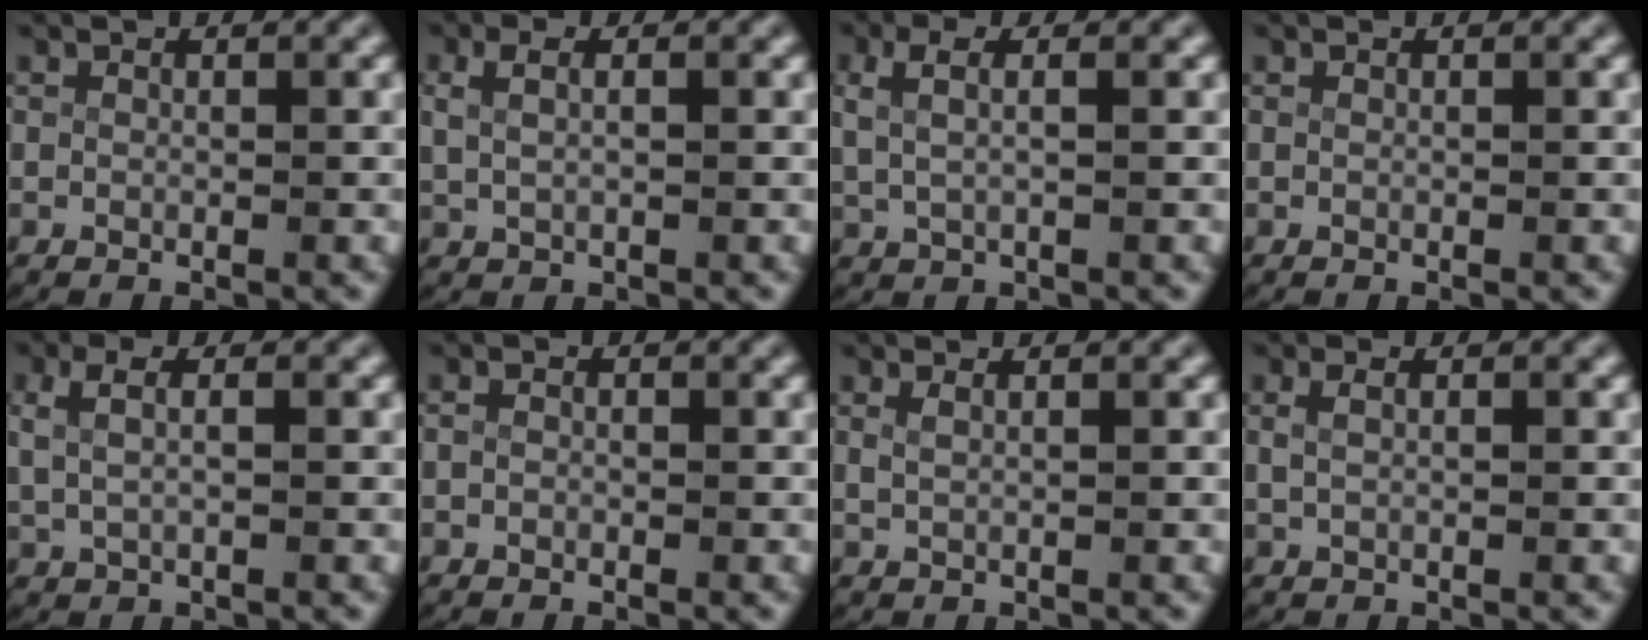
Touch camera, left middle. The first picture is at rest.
{"total": 2.4, "force": [0.5, 1.4, 1.9], "torque": [-0.044, -0.001, 0.014]}
{"total": 3.5, "force": [0.9, 1.9, 2.8], "torque": [-0.064, 0.005, 0.018]}
{"total": 0.0}
{"total": 3.4, "force": [0.8, 2.0, 2.6], "torque": [-0.059, 0.004, 0.015]}
{"total": 0.7, "force": [-0.3, 0.6, 0.3], "torque": [-0.009, -0.003, -0.007]}
{"total": 0.8, "force": [0.4, 0.1, 0.7], "torque": [-0.019, -0.005, 0.014]}
{"total": 1.3, "force": [0.2, 0.6, 1.1], "torque": [-0.031, -0.003, 0.008]}